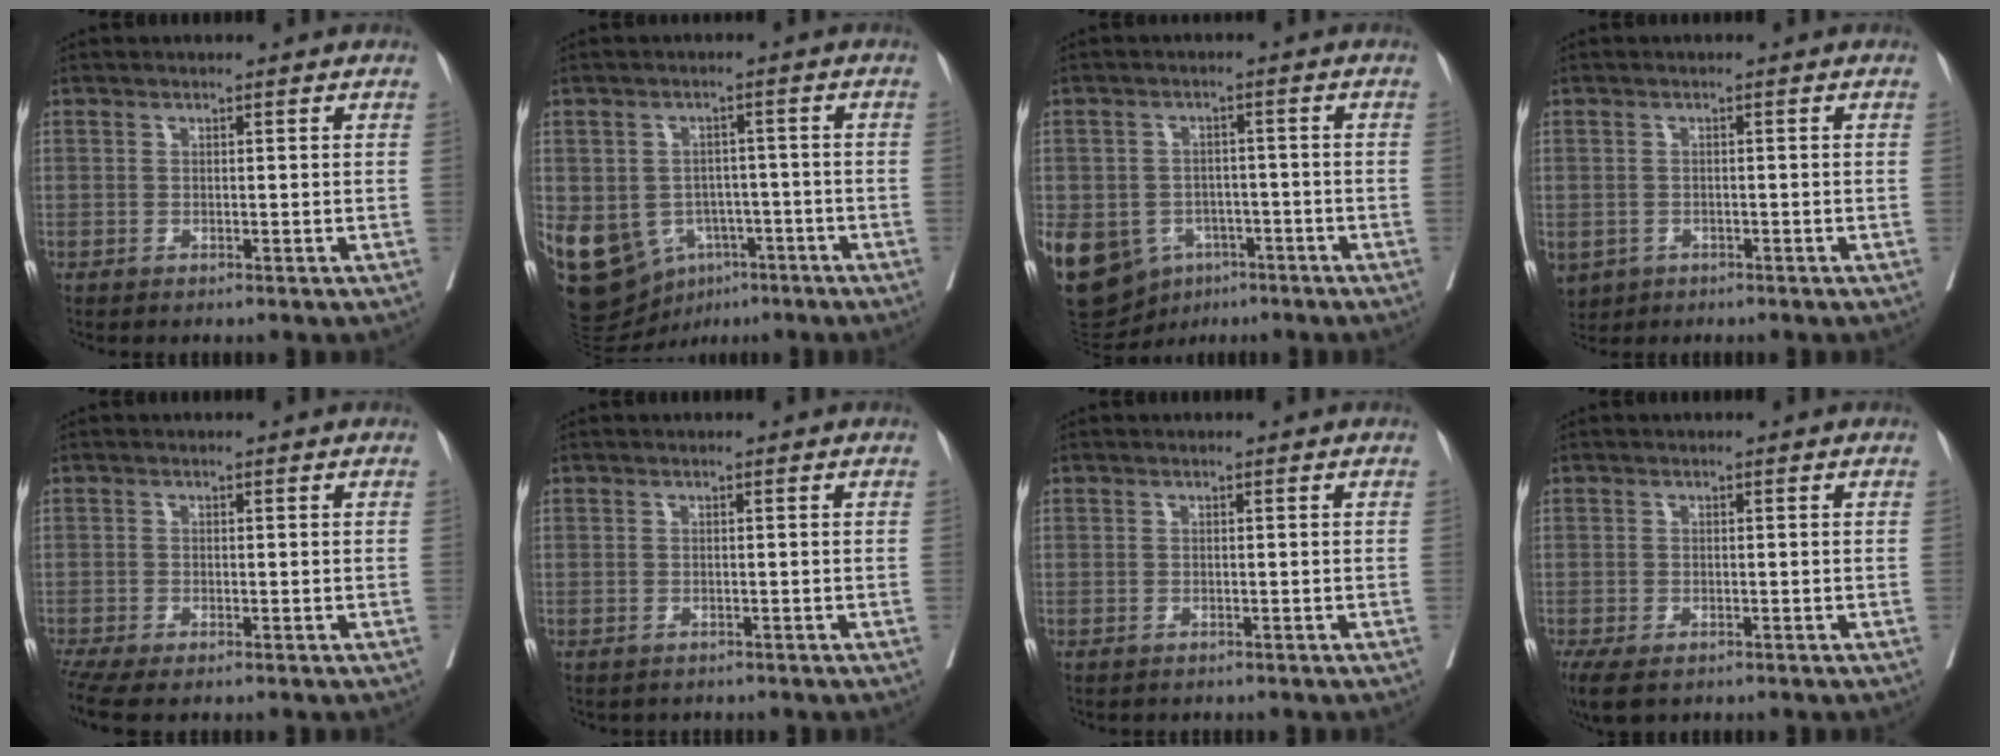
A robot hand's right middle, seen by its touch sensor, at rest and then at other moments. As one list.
[{"total": 14.8, "force": [-6.4, 11.2, 7.4], "torque": [-0.158, 0.014, -0.085]}, {"total": 21.0, "force": [-8.9, 16.5, 9.4], "torque": [-0.271, -0.002, -0.119]}, {"total": 6.4, "force": [-3.0, 5.2, 2.2], "torque": [-0.061, -0.001, -0.040]}, {"total": 3.7, "force": [-2.8, 0.8, 2.3], "torque": [-0.048, -0.008, -0.055]}, {"total": 0.8, "force": [-0.6, 0.5, 0.0], "torque": [-0.012, 0.000, -0.008]}, {"total": 0.0}, {"total": 5.5, "force": [-3.5, 2.7, 3.3], "torque": [-0.068, -0.016, -0.057]}]